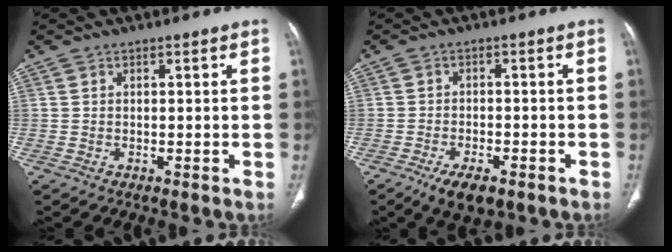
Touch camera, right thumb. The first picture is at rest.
{"total": 6.6, "force": [-4.2, 2.8, 4.3], "torque": [-0.067, 0.005, -0.064]}